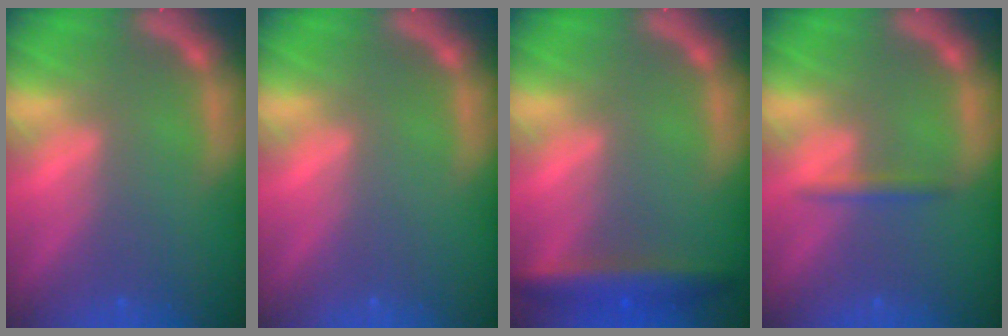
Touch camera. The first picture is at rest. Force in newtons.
{"total": 0.0}
{"total": 4.5}
{"total": 1.4}